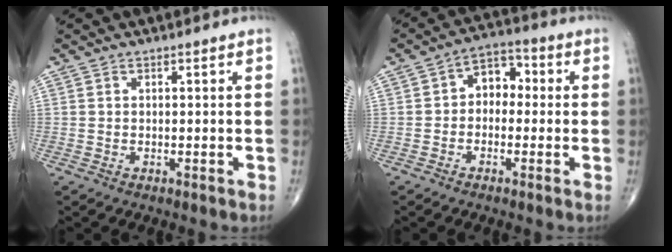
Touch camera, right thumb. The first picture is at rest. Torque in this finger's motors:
{"motor_torque": [-0.36, 0.40, 0.16, 0.29, 0.09]}